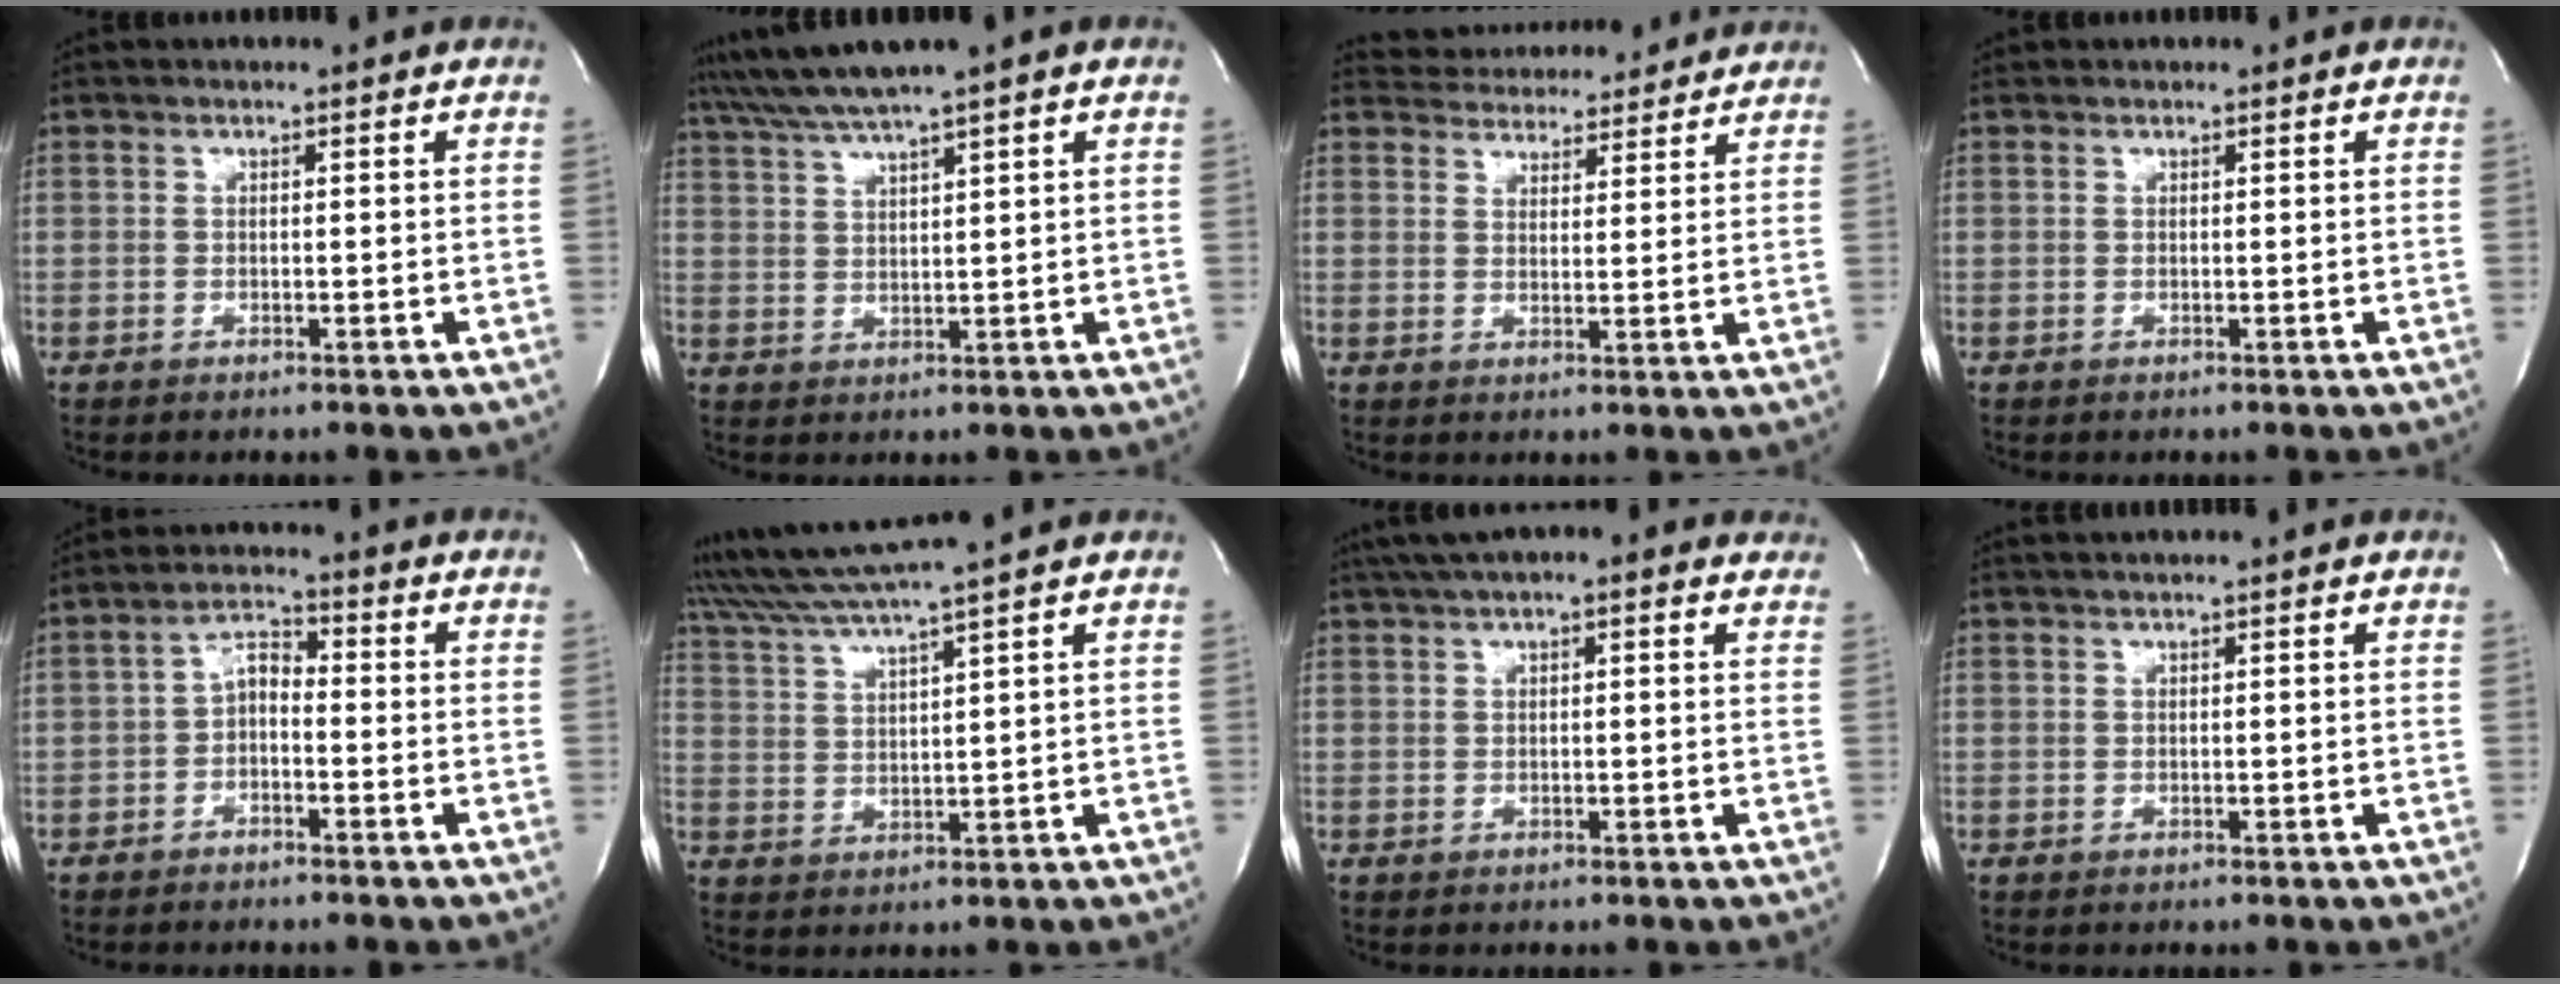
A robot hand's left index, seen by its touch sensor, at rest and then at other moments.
{"total": 6.2, "force": [4.9, -1.4, 3.6], "torque": [-0.076, 0.015, 0.095]}
{"total": 10.7, "force": [10.2, 2.6, 1.7], "torque": [-0.018, 0.014, 0.134]}
{"total": 0.0}
{"total": 3.7, "force": [-1.0, 1.8, 3.0], "torque": [-0.054, 0.016, -0.025]}
{"total": 9.4, "force": [8.1, -2.6, 4.2], "torque": [-0.085, 0.006, 0.148]}
{"total": 10.1, "force": [7.6, 2.3, 6.3], "torque": [-0.098, 0.042, 0.106]}
{"total": 4.2, "force": [3.7, -0.1, 2.0], "torque": [-0.028, 0.026, 0.050]}